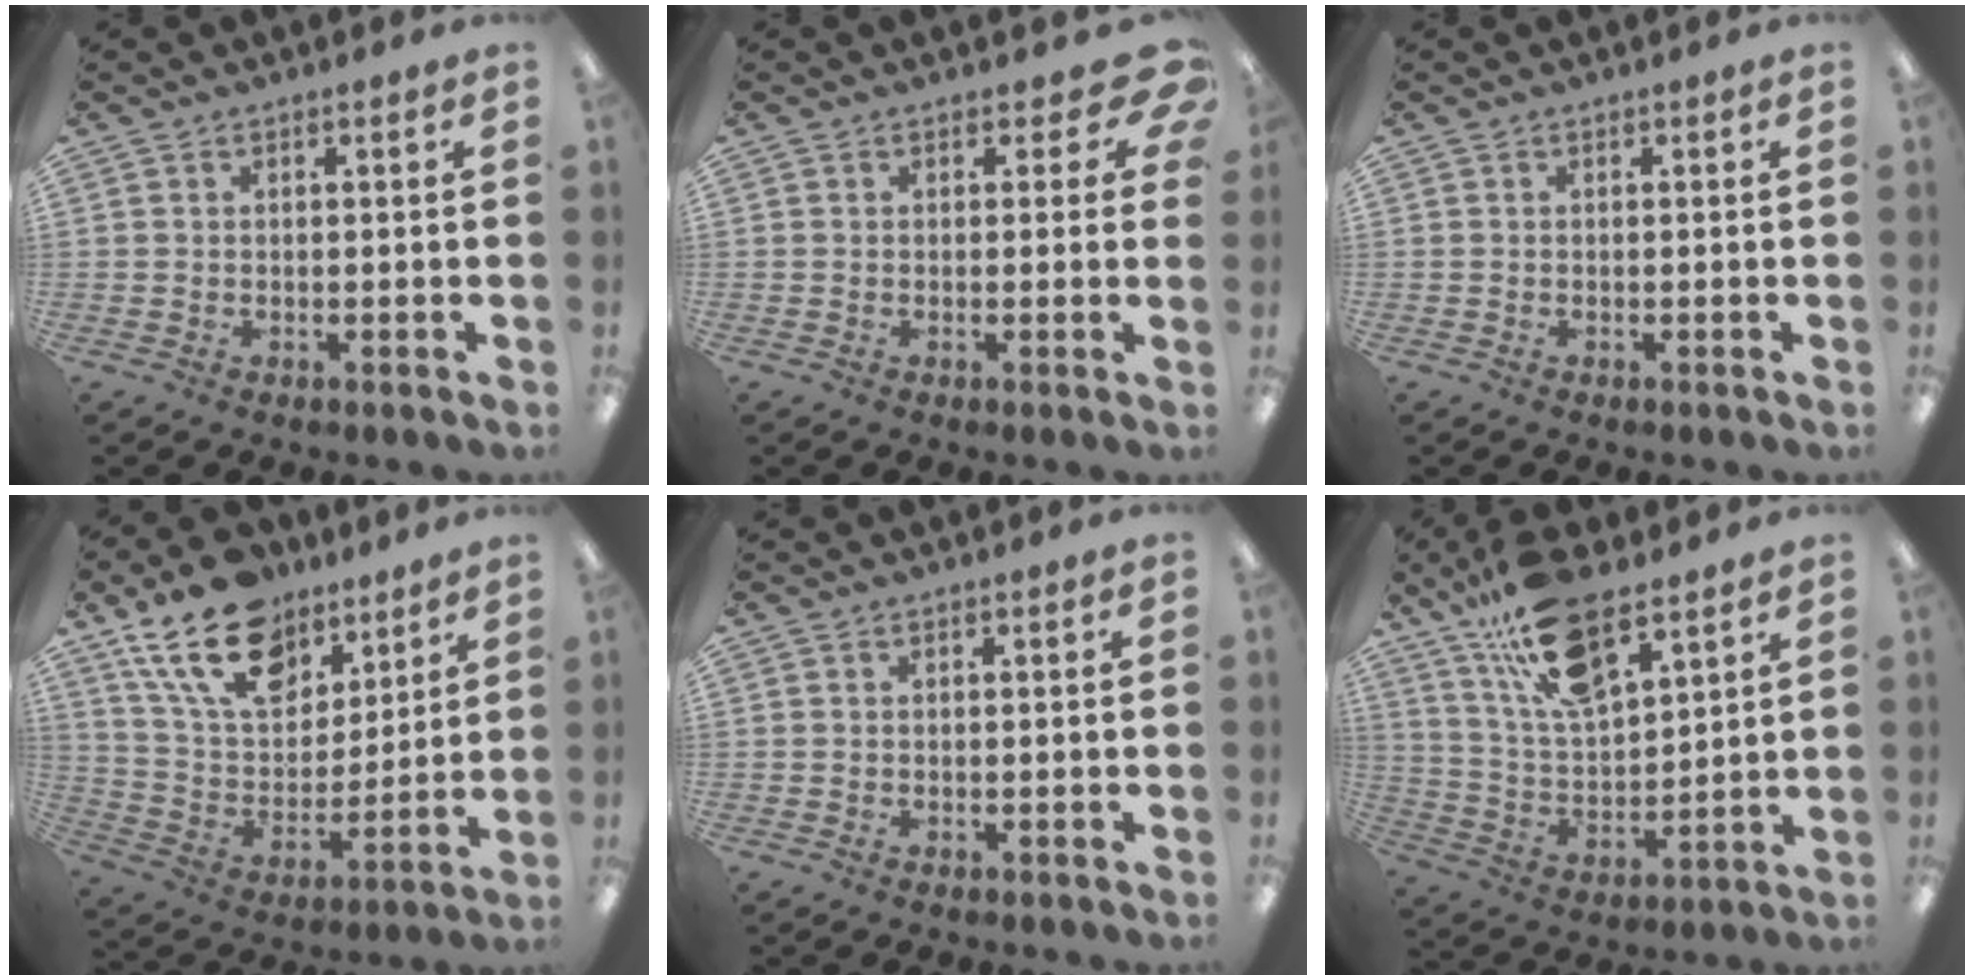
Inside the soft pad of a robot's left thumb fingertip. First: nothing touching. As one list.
[{"total": 6.1, "force": [2.8, 3.4, 4.2], "torque": [-0.040, -0.010, 0.048]}, {"total": 0.0}, {"total": 19.2, "force": [12.6, 11.0, 9.6], "torque": [-0.178, -0.054, 0.232]}, {"total": 0.0}, {"total": 17.5, "force": [11.8, 6.9, 10.8], "torque": [-0.203, -0.047, 0.209]}]